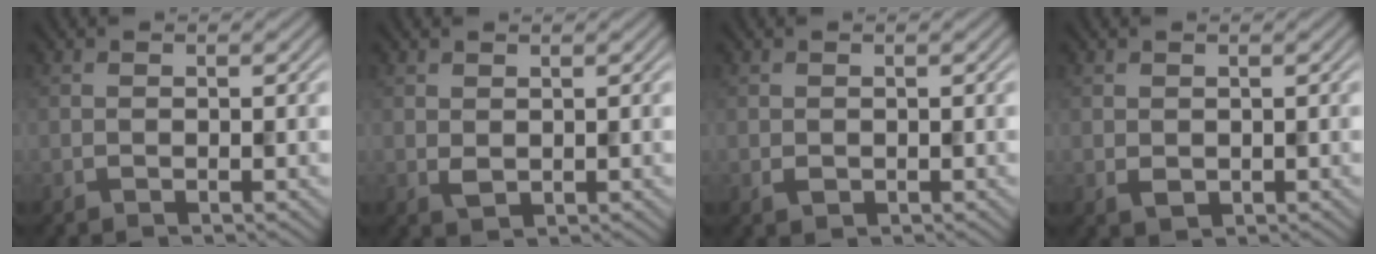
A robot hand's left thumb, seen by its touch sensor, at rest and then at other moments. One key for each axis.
{"total": 1.7, "fx": 0.3, "fy": 1.4, "fz": 0.9, "tx": -0.022, "ty": -0.001, "tz": 0.013}
{"total": 1.2, "fx": -0.3, "fy": 1.1, "fz": 0.3, "tx": -0.010, "ty": -0.002, "tz": 0.001}
{"total": 1.7, "fx": -0.2, "fy": 1.5, "fz": 0.7, "tx": -0.015, "ty": -0.002, "tz": 0.005}